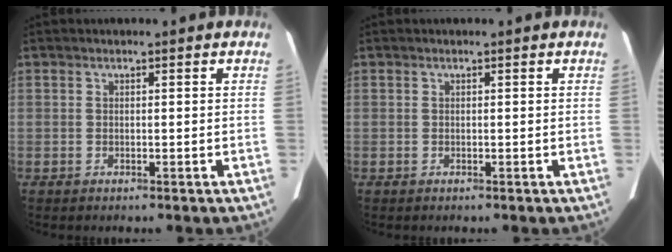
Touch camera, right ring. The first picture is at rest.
{"total": 0.0}